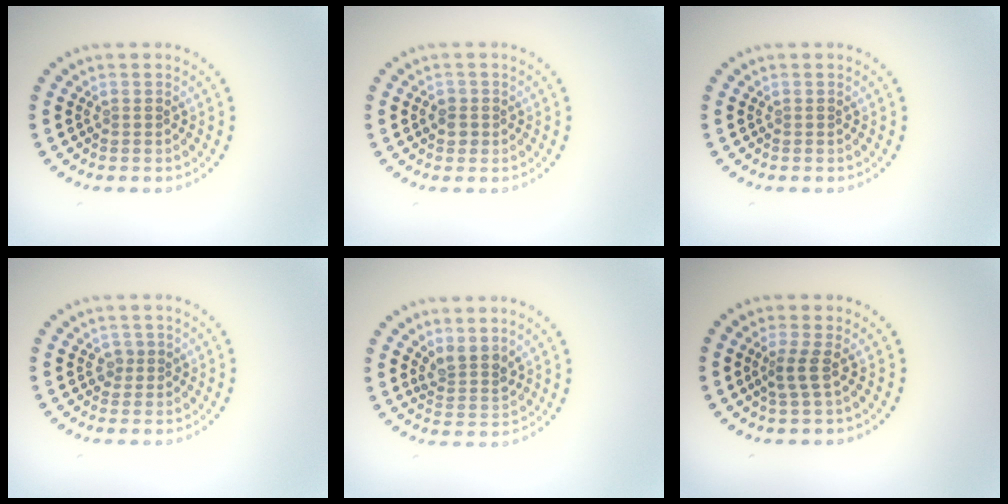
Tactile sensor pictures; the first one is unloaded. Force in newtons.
{"total": 1.3, "press": 1.2, "slide": 0.5}
{"total": 0.0}
{"total": 1.1, "press": 0.8, "slide": 0.7}
{"total": 2.3, "press": 1.8, "slide": 1.5}
{"total": 2.1, "press": 1.4, "slide": 1.5}